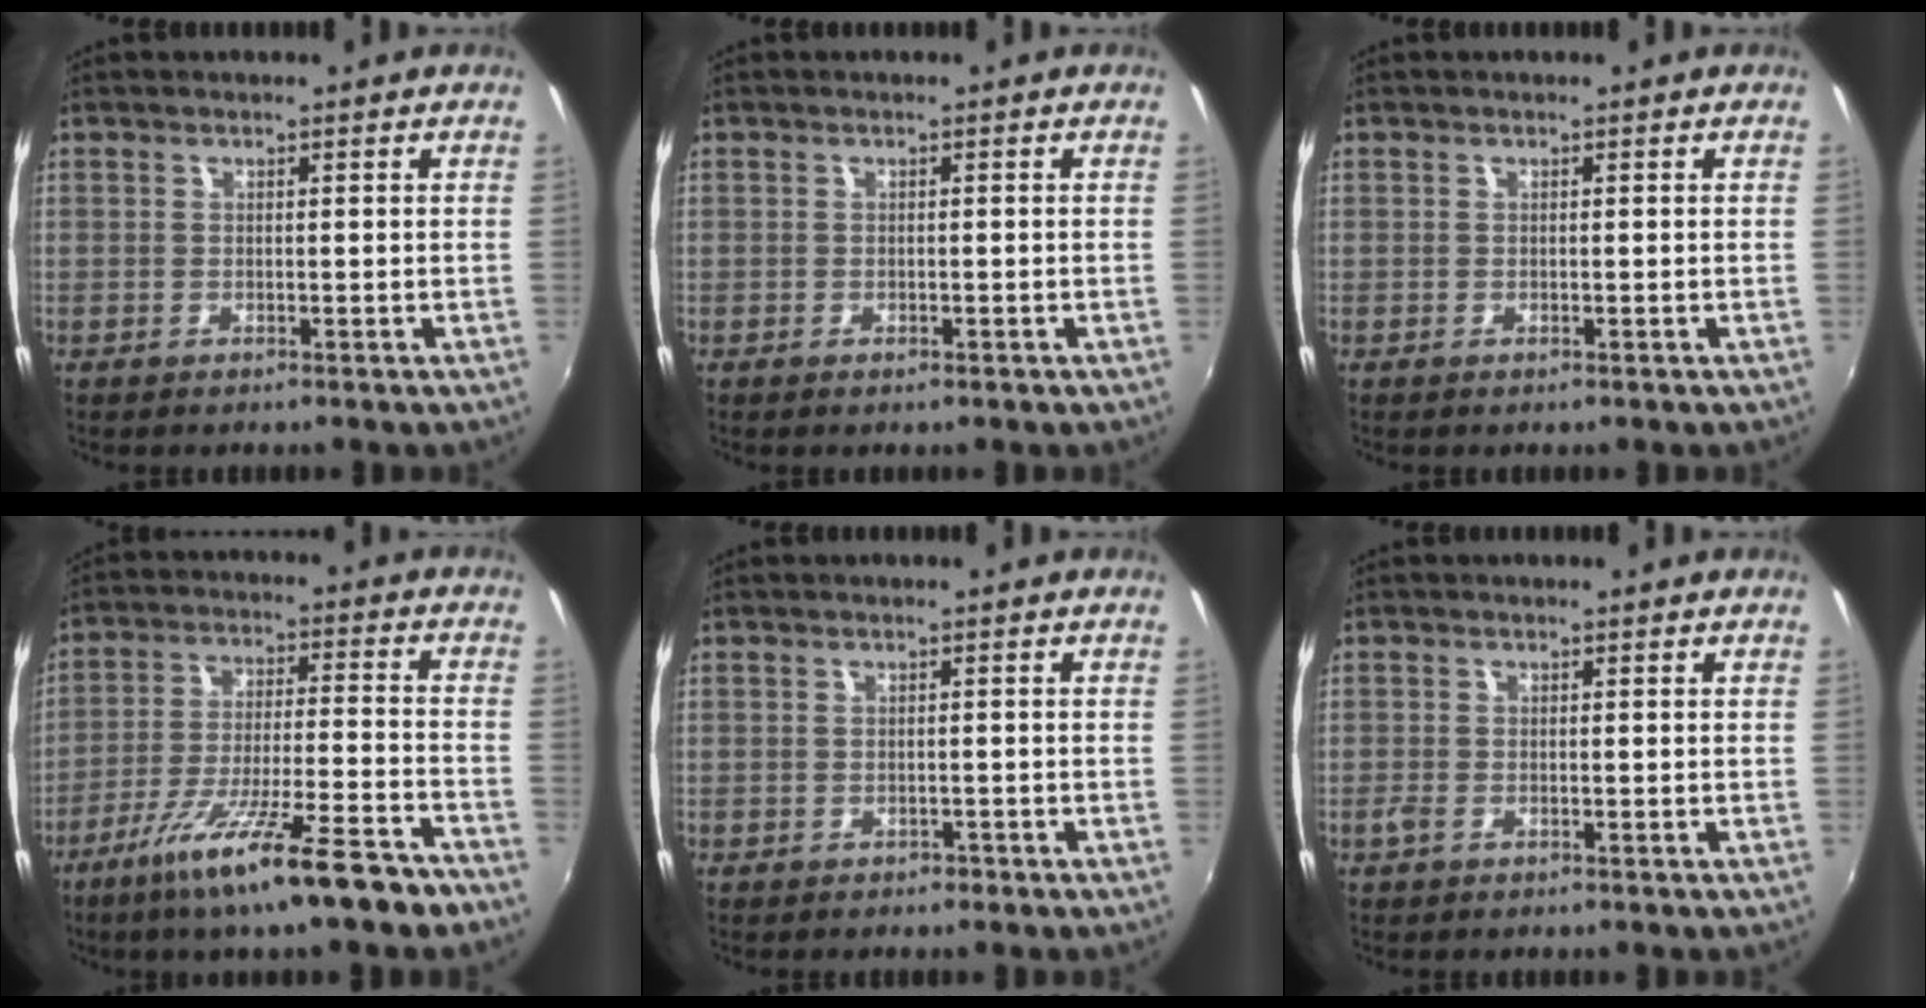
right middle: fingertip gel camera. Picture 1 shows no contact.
{"total": 0.9, "force": [-0.5, 0.5, 0.5], "torque": [-0.007, -0.003, -0.010]}
{"total": 0.0}
{"total": 16.6, "force": [-12.0, 0.9, 11.4], "torque": [-0.210, -0.044, -0.190]}
{"total": 1.3, "force": [-0.9, 0.8, 0.3], "torque": [-0.007, -0.001, -0.010]}
{"total": 1.3, "force": [-0.8, 0.6, 0.8], "torque": [-0.018, -0.004, -0.017]}